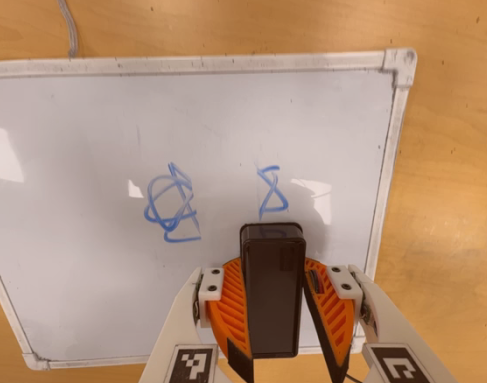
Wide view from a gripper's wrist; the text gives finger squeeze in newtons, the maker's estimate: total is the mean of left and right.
{"total": 7.8, "left": 7.9, "right": 7.7}